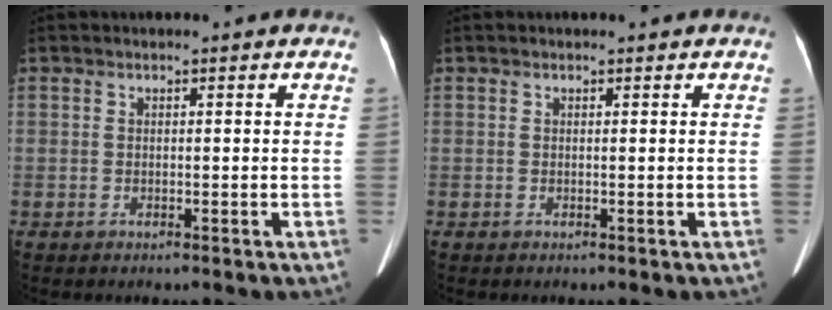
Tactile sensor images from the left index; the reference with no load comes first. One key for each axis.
{"total": 0.6, "fx": 0.6, "fy": 0.0, "fz": 0.2, "tx": -0.009, "ty": -0.005, "tz": 0.006}